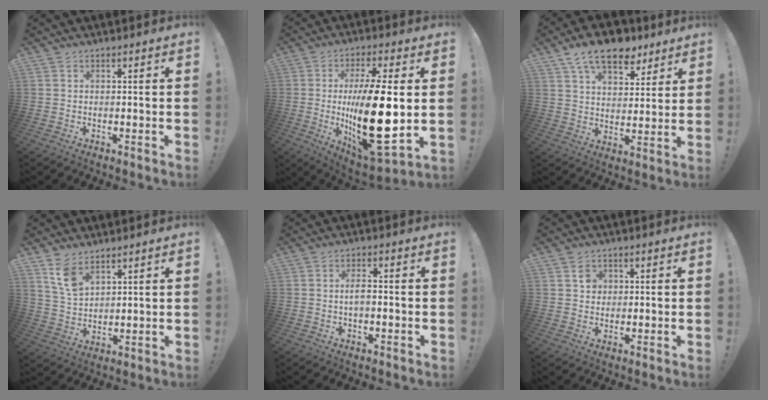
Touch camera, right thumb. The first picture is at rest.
{"total": 23.6, "force": [-0.2, 7.9, 22.2], "torque": [-0.400, -0.024, -0.005]}
{"total": 14.3, "force": [9.2, 7.5, 8.1], "torque": [-0.122, -0.046, 0.165]}
{"total": 7.7, "force": [5.3, 3.8, 4.2], "torque": [-0.073, -0.028, 0.100]}
{"total": 3.0, "force": [-0.7, 0.9, 2.8], "torque": [-0.062, 0.007, -0.015]}
{"total": 3.2, "force": [1.1, 2.8, 1.0], "torque": [-0.002, -0.005, 0.015]}